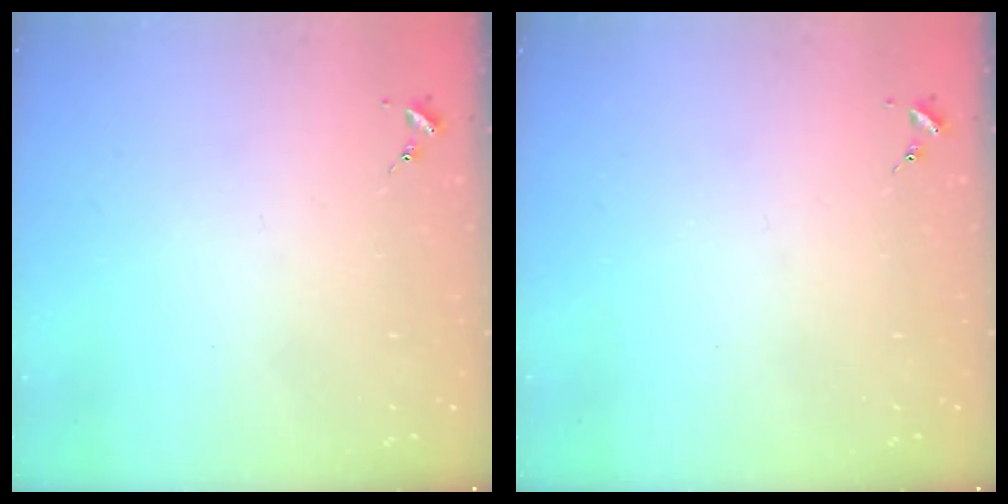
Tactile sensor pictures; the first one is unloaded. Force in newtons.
{"total": 0.0}